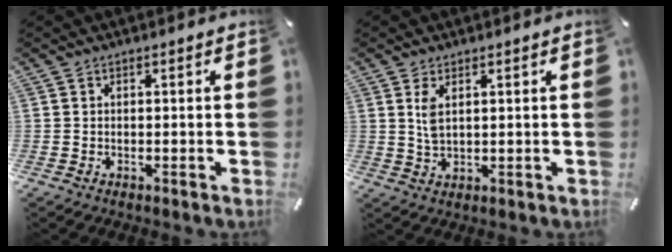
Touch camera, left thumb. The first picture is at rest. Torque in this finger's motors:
{"motor_torque": [0.51, 0.62, 0.62, -0.20, 0.09]}